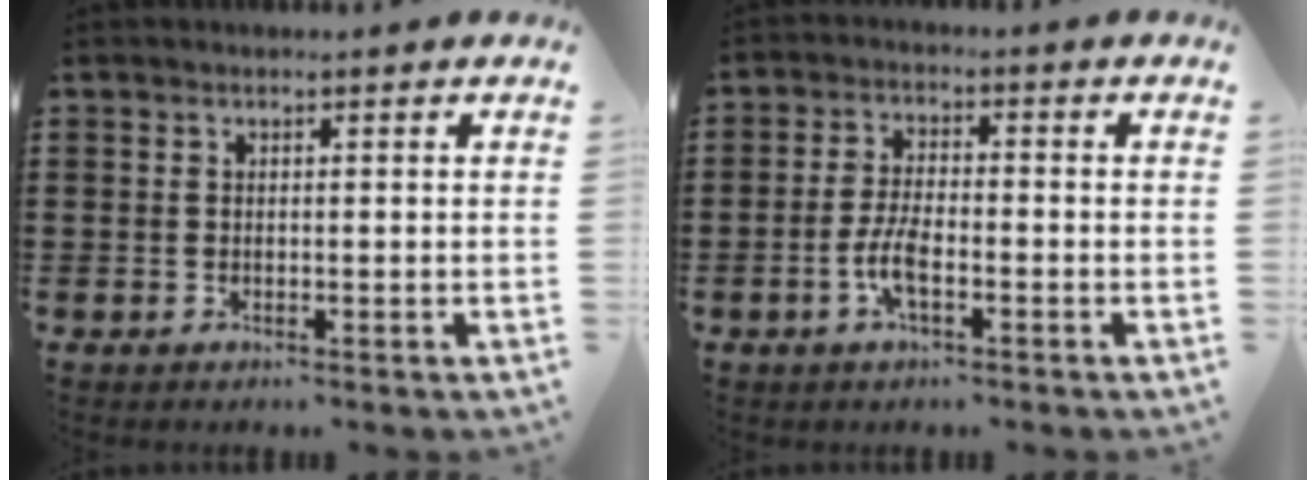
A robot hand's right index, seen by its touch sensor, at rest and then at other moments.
{"total": 4.9, "force": [-1.9, 1.6, 4.2], "torque": [-0.107, -0.006, -0.044]}